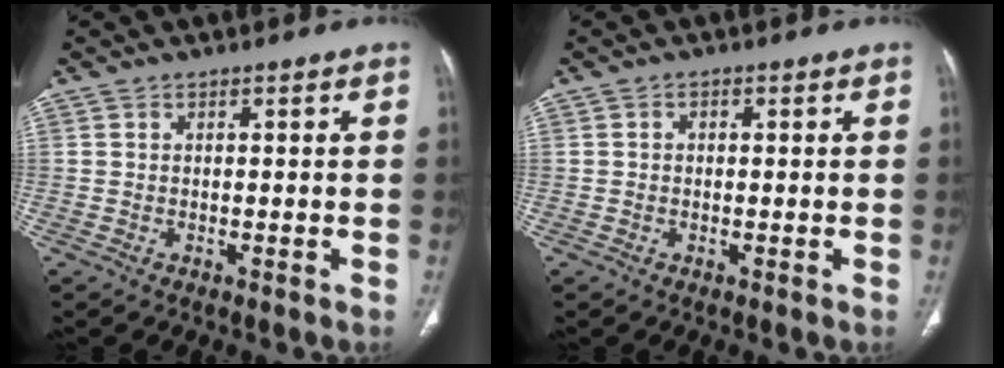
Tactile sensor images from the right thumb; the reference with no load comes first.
{"total": 0.9, "force": [0.1, 0.7, 0.5], "torque": [-0.005, 0.004, -0.001]}